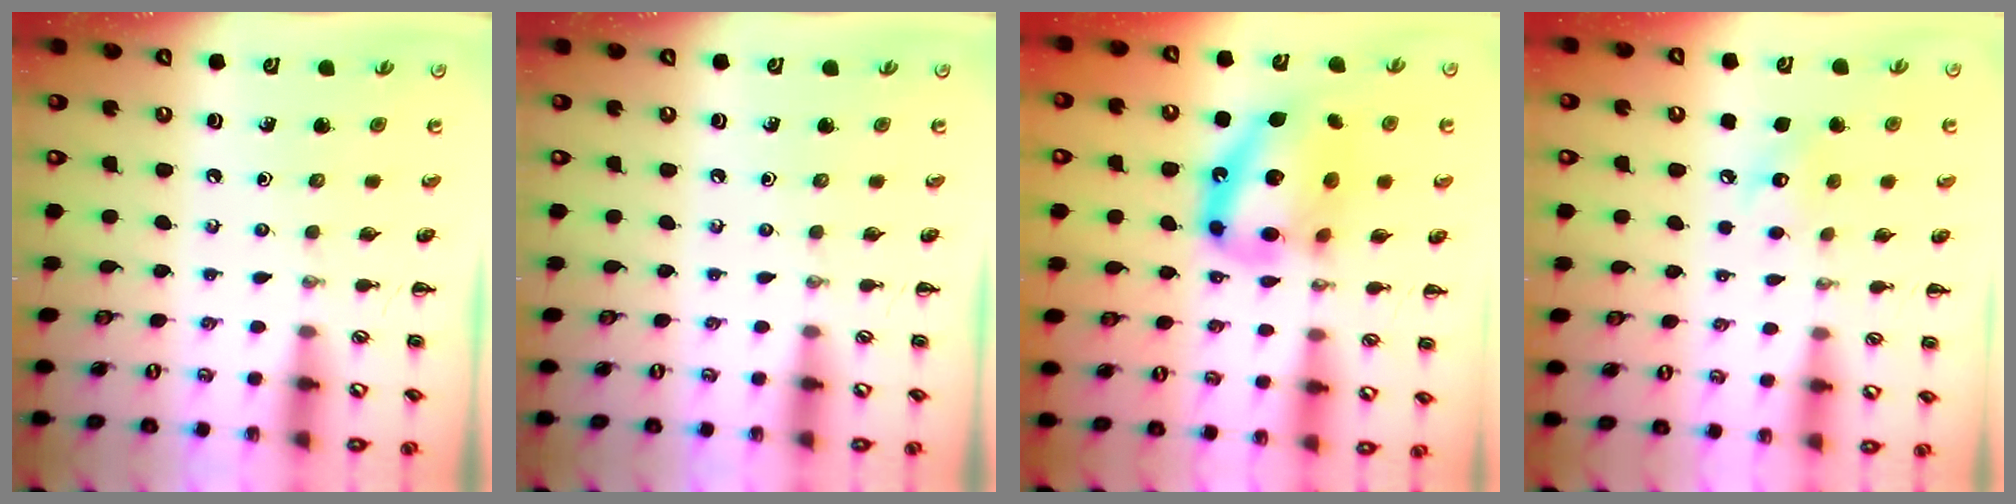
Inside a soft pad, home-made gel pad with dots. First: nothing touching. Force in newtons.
{"total": 0.0}
{"total": 17.3, "press": 16.9, "slide": 4.0}
{"total": 7.4, "press": 7.2, "slide": 1.3}